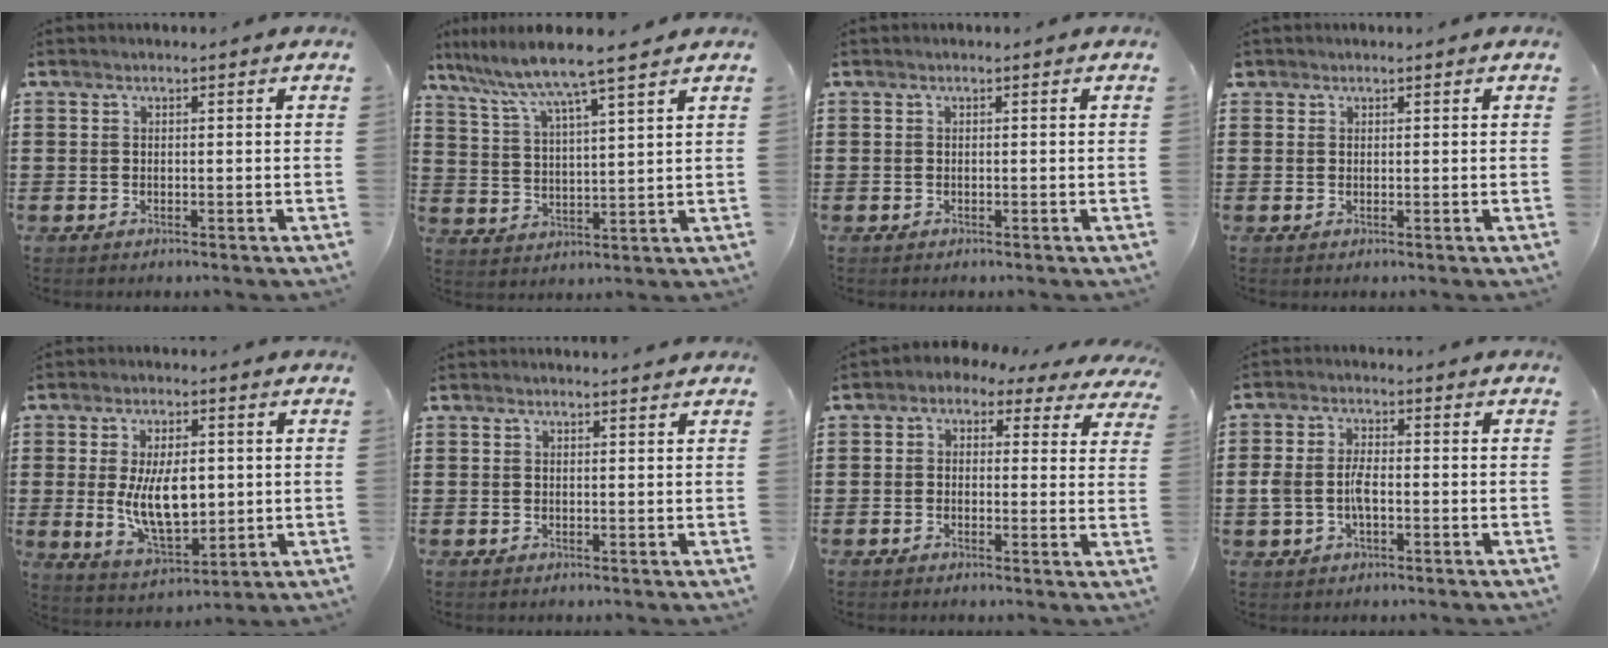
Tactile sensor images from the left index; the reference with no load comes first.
{"total": 6.8, "force": [5.9, -0.9, 3.4], "torque": [-0.089, -0.038, 0.096]}
{"total": 0.0}
{"total": 0.8, "force": [0.6, 0.5, 0.1], "torque": [-0.004, 0.004, 0.011]}
{"total": 9.7, "force": [0.7, 5.0, 8.3], "torque": [-0.155, -0.007, 0.005]}
{"total": 0.8, "force": [0.8, 0.0, 0.1], "torque": [-0.004, -0.002, 0.016]}
{"total": 1.8, "force": [0.2, 1.6, 0.9], "torque": [-0.027, -0.005, -0.006]}
{"total": 4.7, "force": [-0.9, 2.4, 3.9], "torque": [-0.099, -0.004, -0.023]}